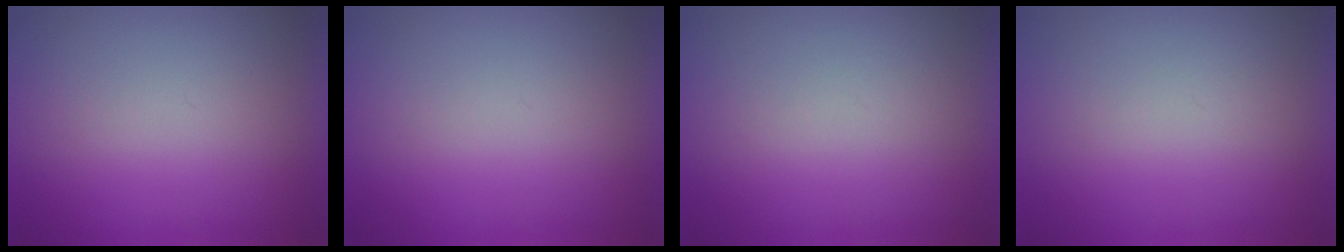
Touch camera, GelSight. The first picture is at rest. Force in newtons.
{"total": 0.0}
{"total": 1.0}
{"total": 1.1}